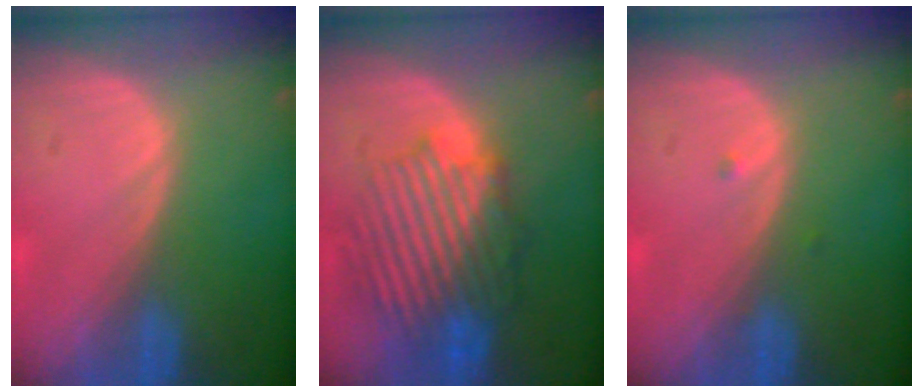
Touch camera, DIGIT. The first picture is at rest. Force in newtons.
{"total": 9.6, "press": 9.4, "slide": 2.2}
{"total": 0.6, "press": 0.5, "slide": 0.3}